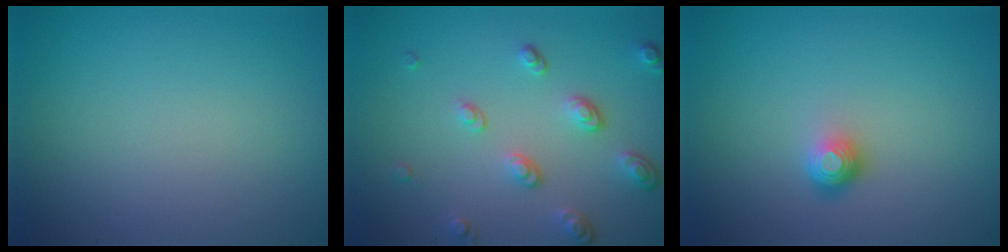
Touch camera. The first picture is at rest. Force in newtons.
{"total": 3.3, "press": 2.5, "slide": 2.1}
{"total": 1.6, "press": 1.1, "slide": 1.2}